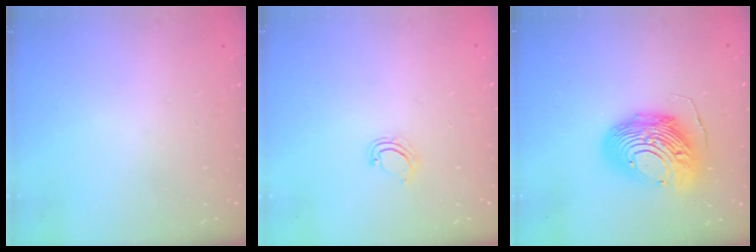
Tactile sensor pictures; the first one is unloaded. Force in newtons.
{"total": 2.2, "press": 2.2, "slide": 0.1}
{"total": 18.1, "press": 18.0, "slide": 1.6}